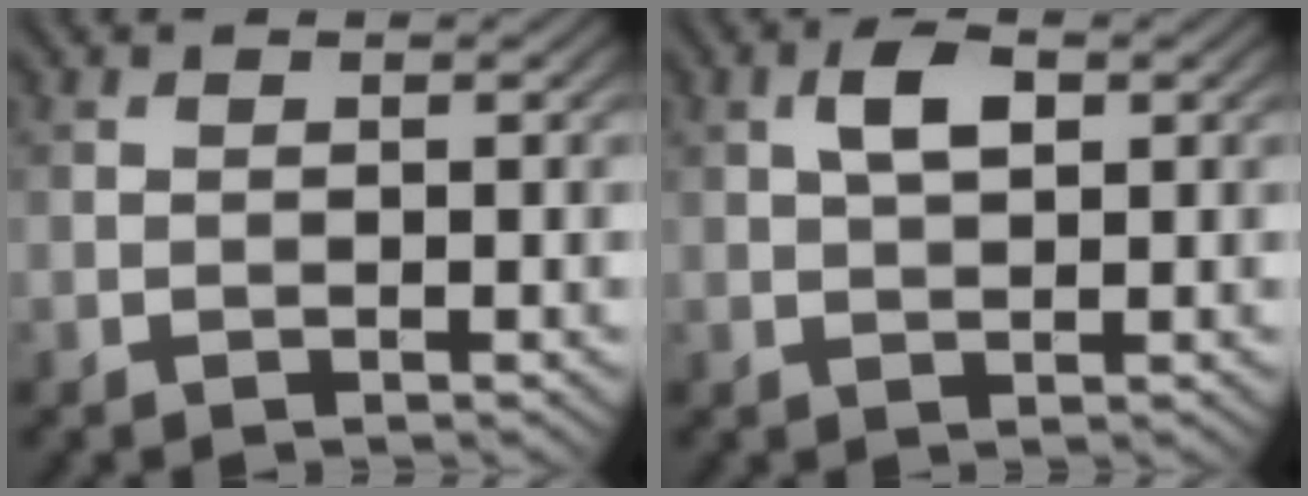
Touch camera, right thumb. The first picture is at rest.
{"total": 3.6, "force": [1.1, 1.7, 3.0], "torque": [-0.060, 0.007, 0.018]}